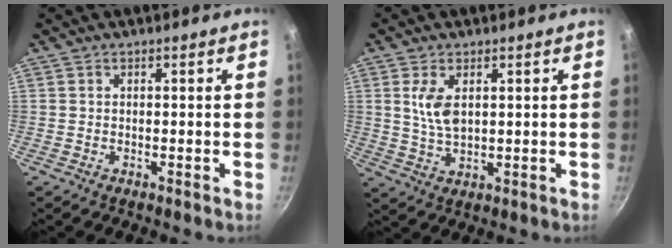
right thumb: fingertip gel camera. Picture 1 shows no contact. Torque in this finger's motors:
{"motor_torque": [-0.76, 0.41, 0.83, 0.26, 0.07]}